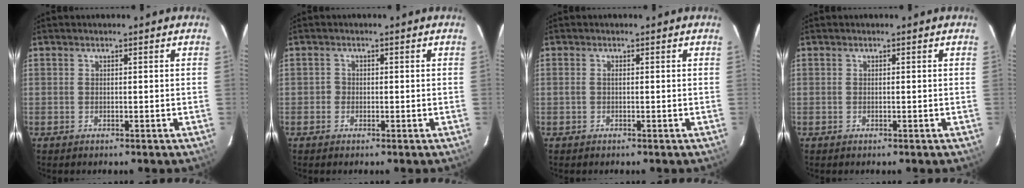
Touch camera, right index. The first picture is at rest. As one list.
[{"total": 1.1, "force": [-0.5, 1.0, 0.0], "torque": [0.002, 0.002, -0.012]}, {"total": 0.5, "force": [0.0, 0.2, 0.5], "torque": [-0.006, 0.003, 0.000]}, {"total": 0.0}]